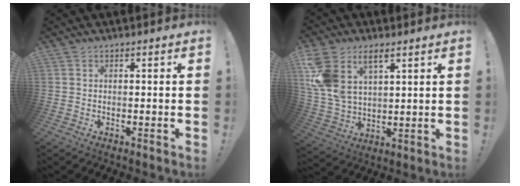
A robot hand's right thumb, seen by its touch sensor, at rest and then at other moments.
{"total": 12.4, "force": [6.5, 7.5, 7.4], "torque": [-0.158, -0.034, 0.125]}